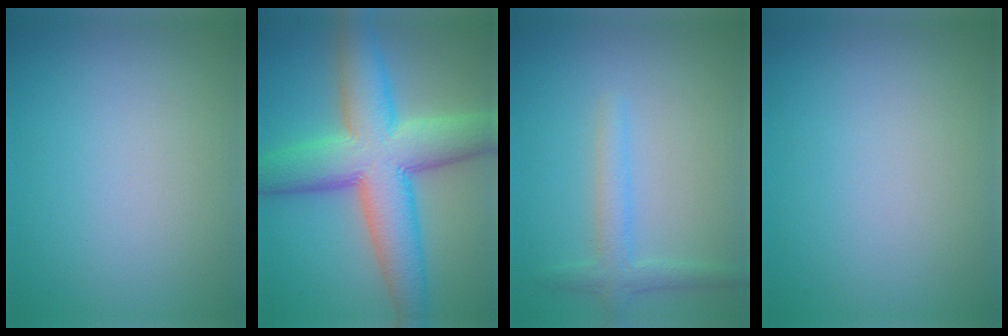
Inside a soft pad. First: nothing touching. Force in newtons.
{"total": 10.8, "press": 10.8, "slide": 0.3}
{"total": 2.3, "press": 2.3, "slide": 0.1}
{"total": 0.0}